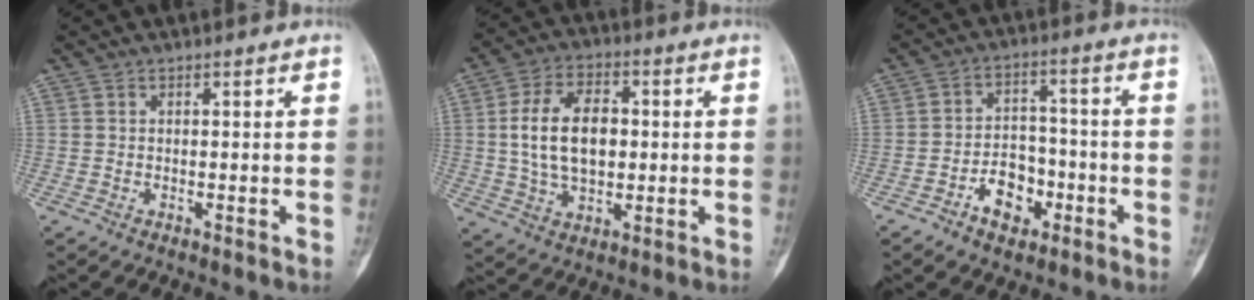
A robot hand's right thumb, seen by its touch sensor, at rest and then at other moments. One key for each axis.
{"total": 13.3, "fx": 0.9, "fy": 8.3, "fz": 10.4, "tx": -0.172, "ty": 0.009, "tz": 0.018}
{"total": 8.1, "fx": -3.9, "fy": 5.4, "fz": 4.6, "tx": -0.042, "ty": 0.038, "tz": -0.066}